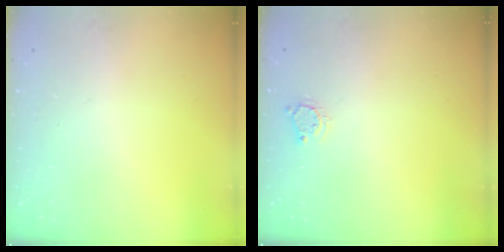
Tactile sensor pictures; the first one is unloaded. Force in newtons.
{"total": 4.4, "press": 4.4, "slide": 0.5}